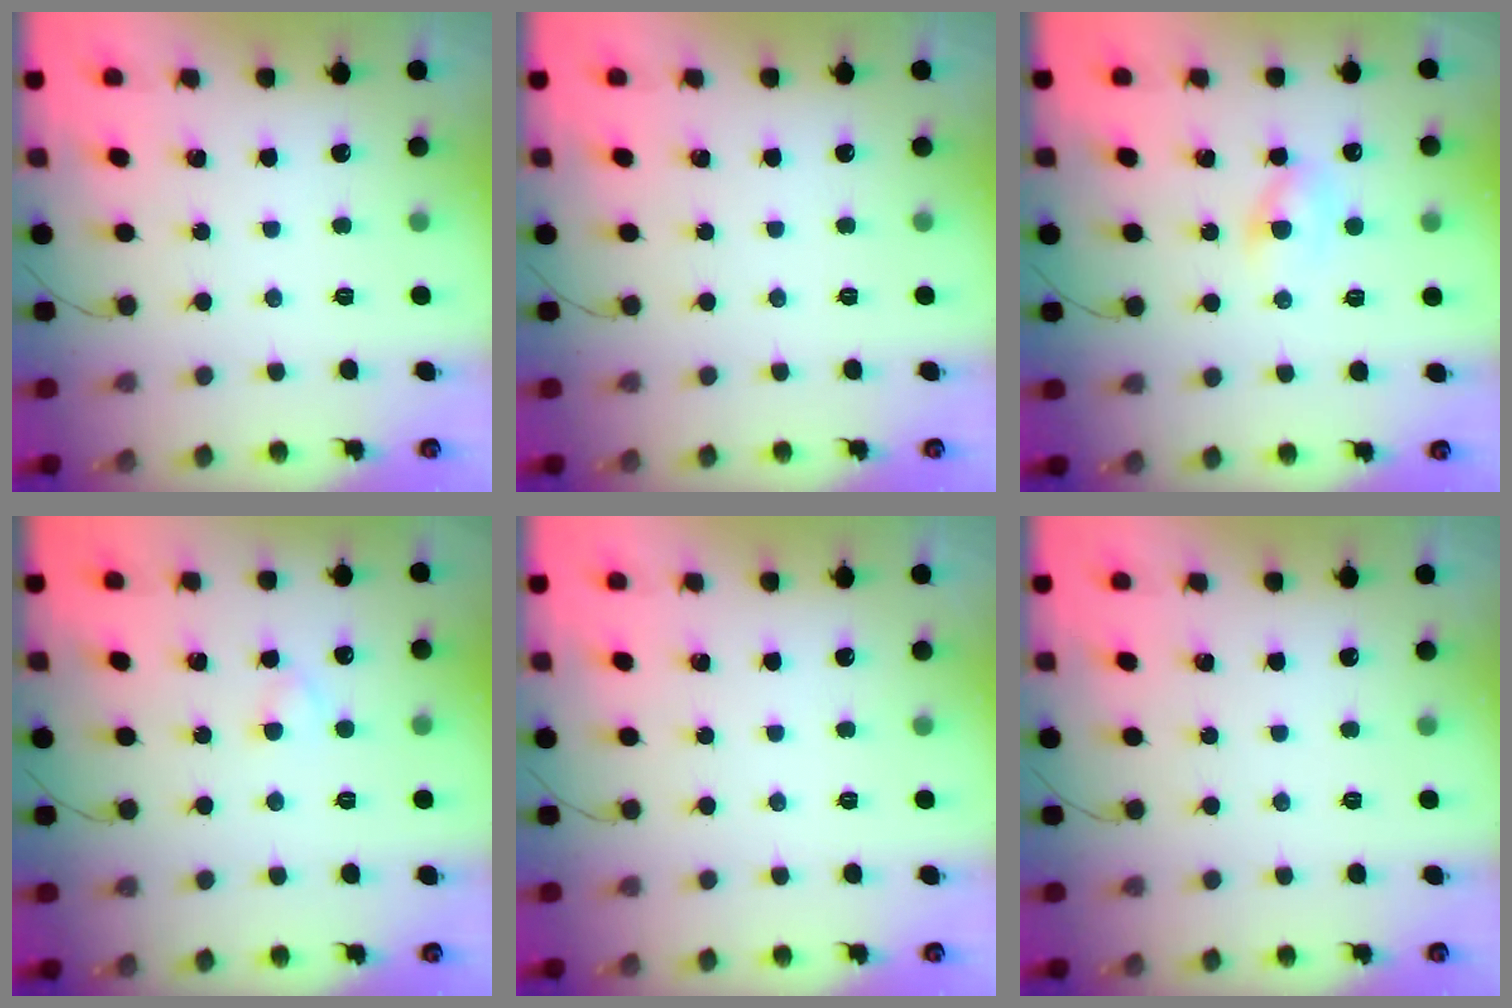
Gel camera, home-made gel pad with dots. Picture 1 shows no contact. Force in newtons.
{"total": 0.0}
{"total": 2.5, "press": 2.3, "slide": 0.9}
{"total": 2.2, "press": 1.9, "slide": 1.0}
{"total": 0.0}
{"total": 0.0}